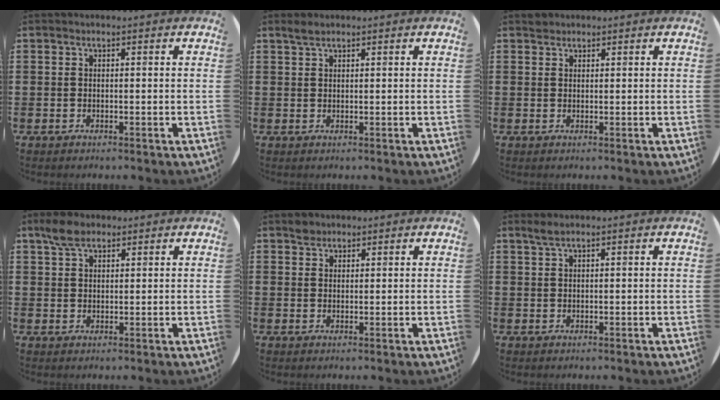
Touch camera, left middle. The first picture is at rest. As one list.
[{"total": 1.3, "force": [1.2, 0.3, 0.5], "torque": [-0.013, 0.003, 0.022]}, {"total": 0.7, "force": [0.7, 0.3, -0.1], "torque": [0.008, -0.001, 0.012]}, {"total": 3.6, "force": [2.7, 1.7, 1.6], "torque": [-0.028, 0.004, 0.050]}, {"total": 1.5, "force": [1.3, 0.7, 0.1], "torque": [0.005, -0.001, 0.025]}, {"total": 1.3, "force": [1.0, 0.1, 0.8], "torque": [-0.017, 0.003, 0.017]}]